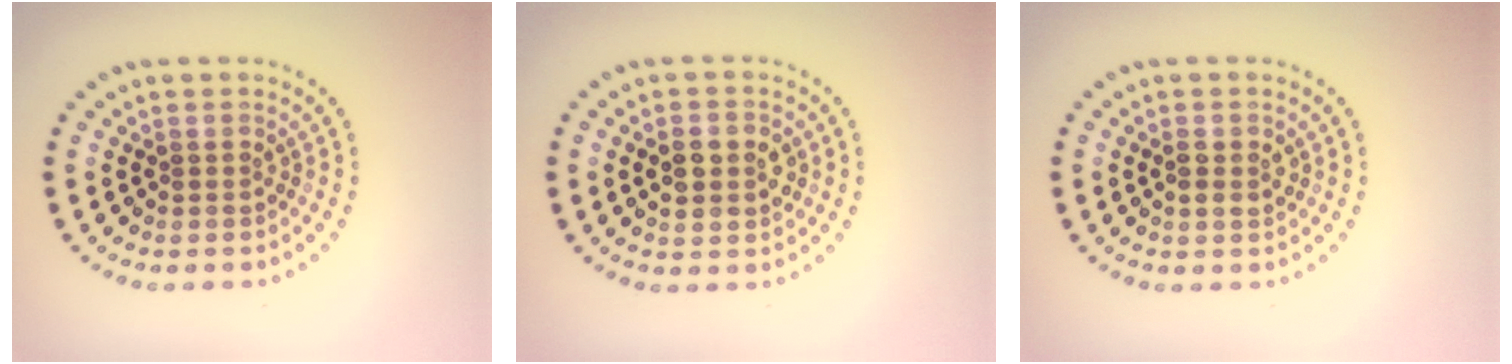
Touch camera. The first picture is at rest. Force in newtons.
{"total": 3.8, "press": 3.8, "slide": 0.1}
{"total": 1.5, "press": 1.4, "slide": 0.4}